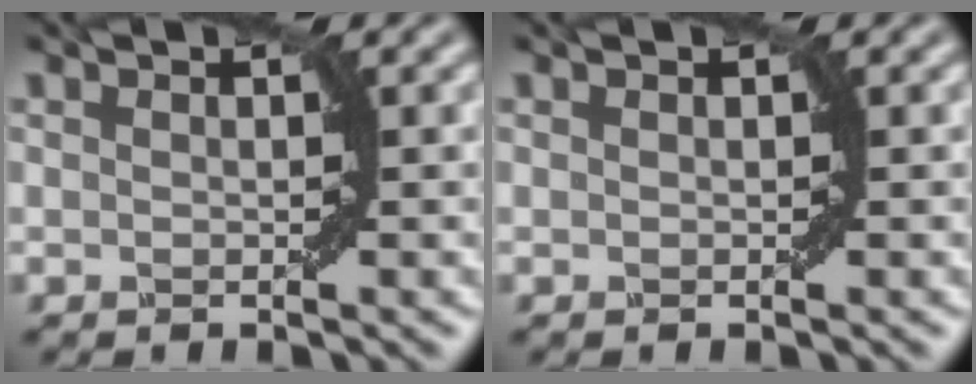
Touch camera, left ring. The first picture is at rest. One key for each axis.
{"total": 0.0}